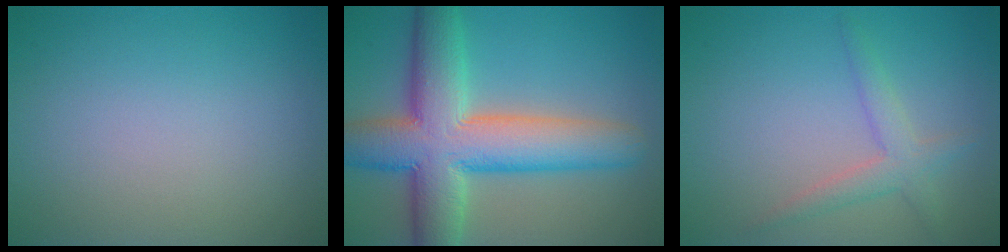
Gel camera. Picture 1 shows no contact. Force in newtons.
{"total": 11.1, "press": 11.1, "slide": 0.5}
{"total": 2.4, "press": 2.4, "slide": 0.1}